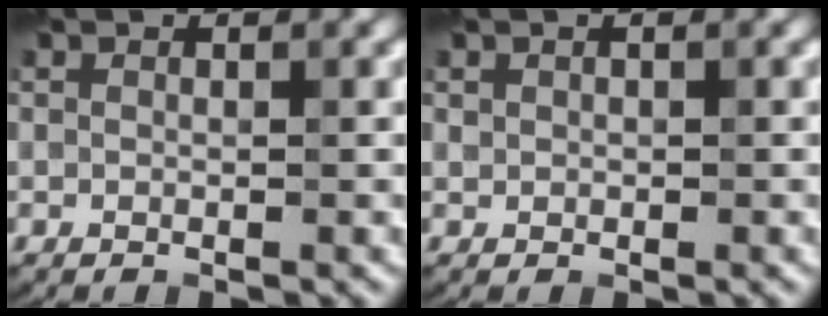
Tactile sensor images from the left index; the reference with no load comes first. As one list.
[{"total": 0.5, "force": [0.2, 0.5, -0.1], "torque": [0.007, 0.005, 0.000]}]